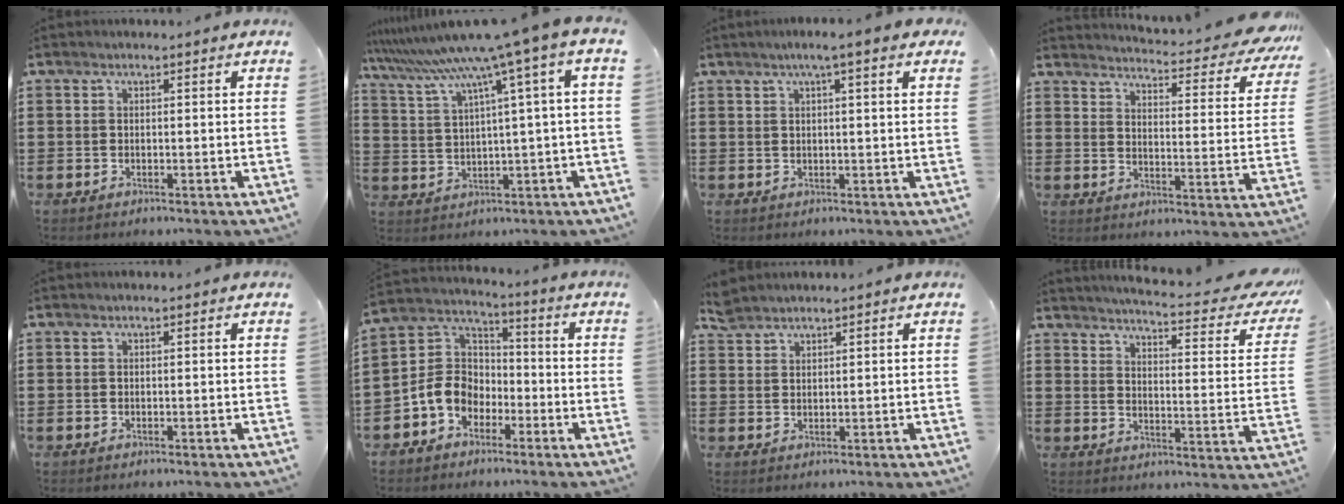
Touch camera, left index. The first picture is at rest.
{"total": 8.4, "force": [4.9, -0.8, 6.7], "torque": [-0.148, -0.038, 0.074]}
{"total": 3.0, "force": [1.7, -0.1, 2.5], "torque": [-0.052, 0.002, 0.028]}
{"total": 4.1, "force": [3.7, -0.2, 1.6], "torque": [-0.036, -0.043, 0.054]}
{"total": 0.0}
{"total": 7.3, "force": [-3.2, 5.8, 3.0], "torque": [-0.095, 0.013, -0.071]}
{"total": 2.6, "force": [2.5, 0.7, 0.4], "torque": [-0.015, 0.000, 0.050]}
{"total": 4.7, "force": [4.1, -0.3, 2.3], "torque": [-0.050, -0.042, 0.060]}